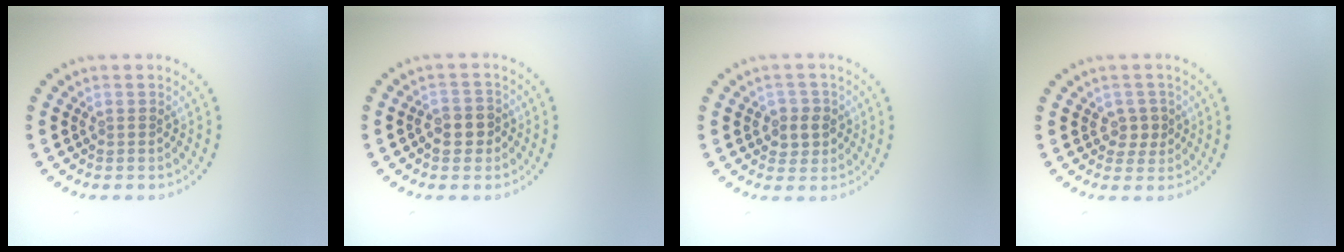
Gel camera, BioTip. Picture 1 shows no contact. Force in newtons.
{"total": 1.9, "press": 1.8, "slide": 0.5}
{"total": 2.3, "press": 2.2, "slide": 0.7}
{"total": 1.7, "press": 1.6, "slide": 0.6}